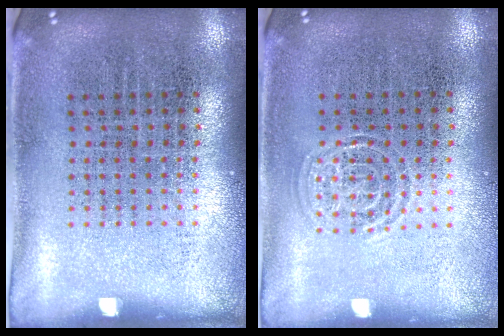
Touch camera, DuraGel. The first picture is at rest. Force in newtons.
{"total": 1.4, "press": 1.4, "slide": 0.3}